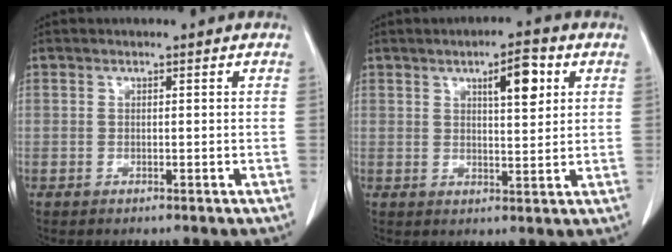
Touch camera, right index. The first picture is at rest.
{"total": 6.0, "force": [2.6, 1.4, 5.2], "torque": [-0.080, 0.002, 0.038]}